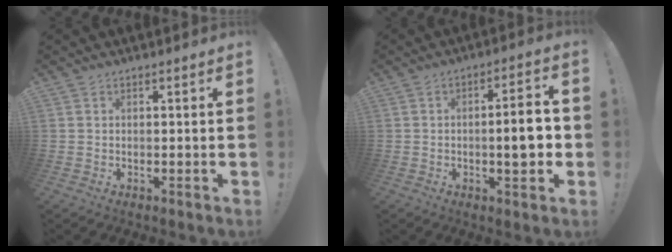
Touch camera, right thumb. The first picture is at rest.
{"total": 8.3, "force": [-1.1, 2.0, 7.9], "torque": [-0.116, 0.004, -0.022]}